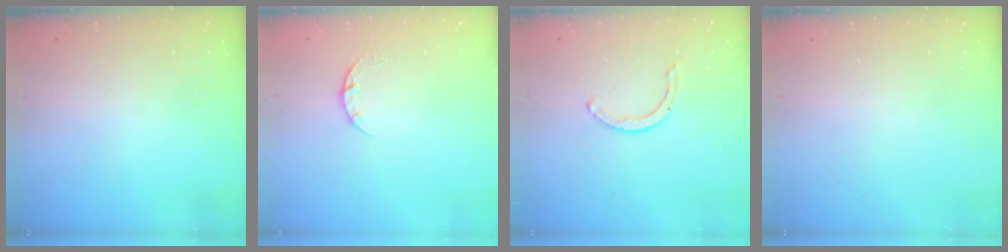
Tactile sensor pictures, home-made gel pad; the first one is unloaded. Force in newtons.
{"total": 2.3, "press": 2.3, "slide": 0.3}
{"total": 3.1, "press": 3.0, "slide": 0.3}
{"total": 0.0}